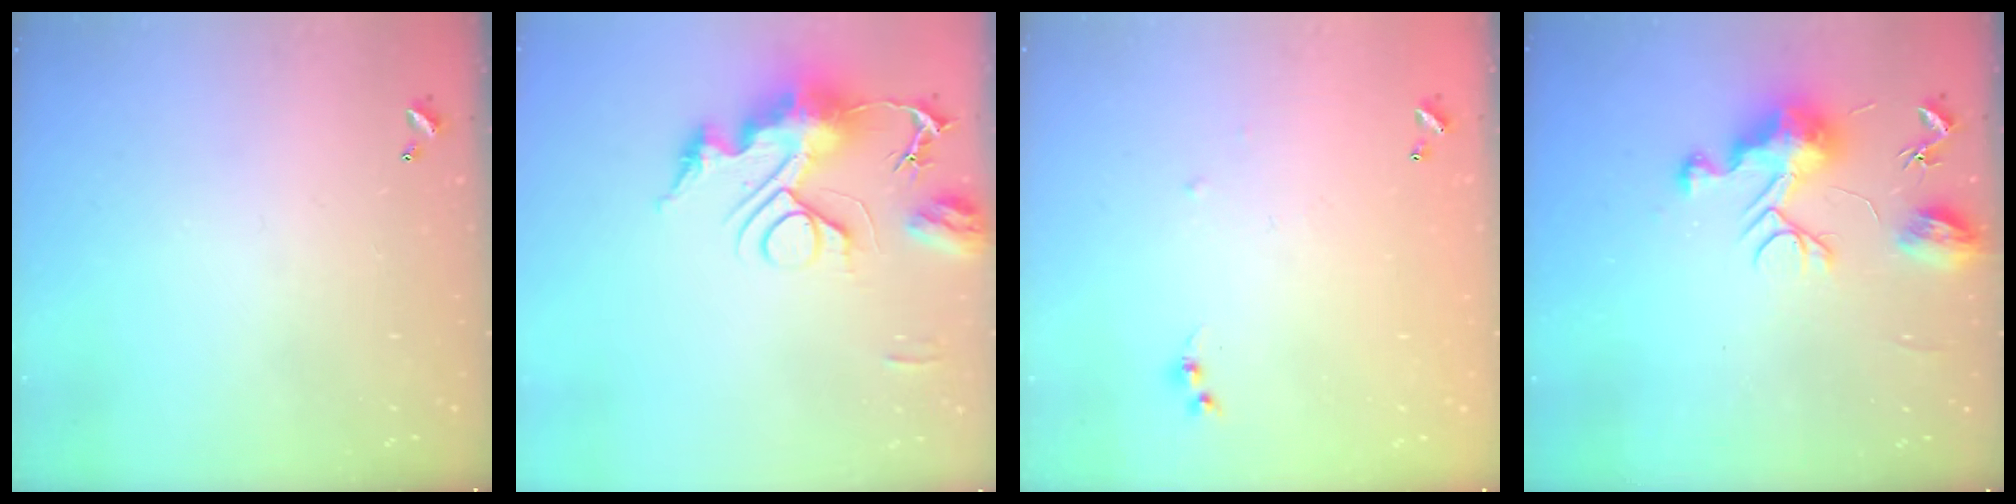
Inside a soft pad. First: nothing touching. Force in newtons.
{"total": 14.3, "press": 14.3, "slide": 1.5}
{"total": 5.7, "press": 5.7, "slide": 0.6}
{"total": 12.5, "press": 12.5, "slide": 0.5}